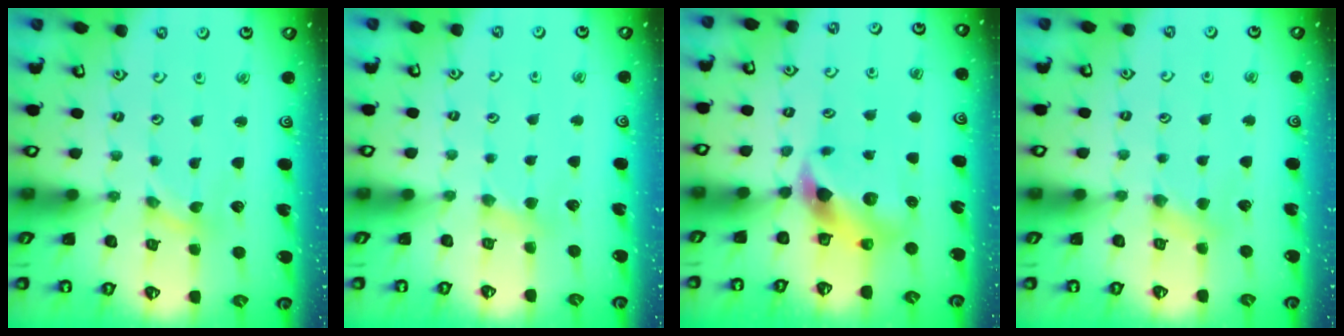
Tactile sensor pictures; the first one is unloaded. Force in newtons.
{"total": 3.7, "press": 3.6, "slide": 0.6}
{"total": 7.3, "press": 7.3, "slide": 0.9}
{"total": 3.8, "press": 3.8, "slide": 0.7}